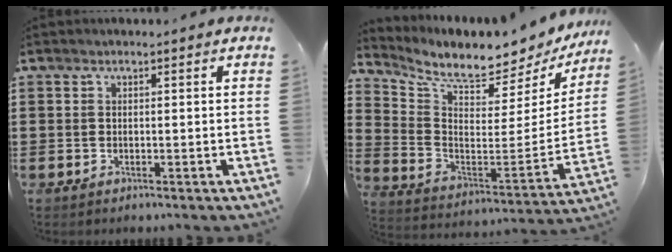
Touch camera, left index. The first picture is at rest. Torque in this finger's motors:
{"motor_torque": [2.14, 0.00, 0.19, 0.10]}